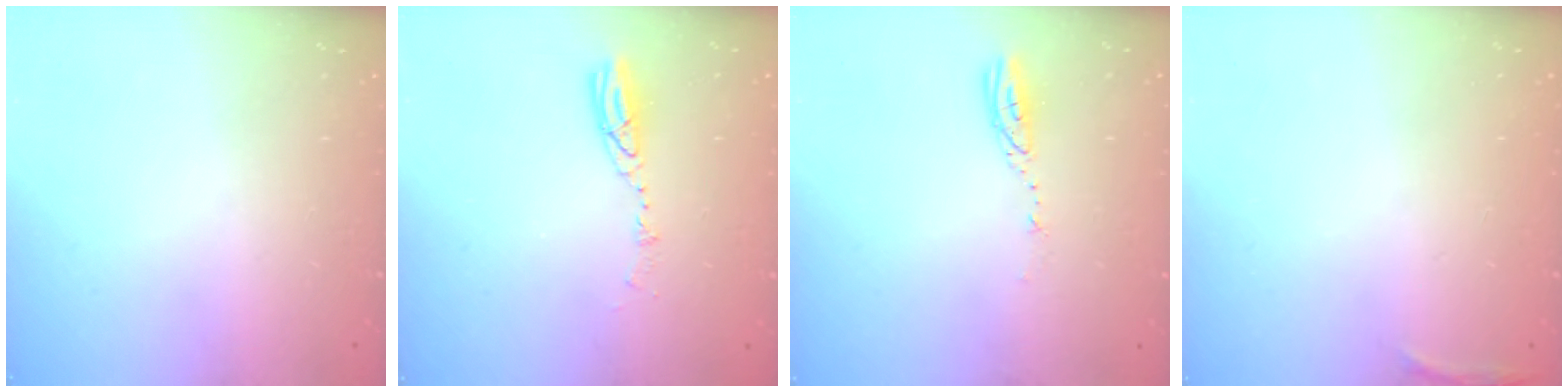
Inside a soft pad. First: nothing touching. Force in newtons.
{"total": 4.7, "press": 4.6, "slide": 0.5}
{"total": 3.7, "press": 3.6, "slide": 0.3}
{"total": 3.0, "press": 1.9, "slide": 2.3}